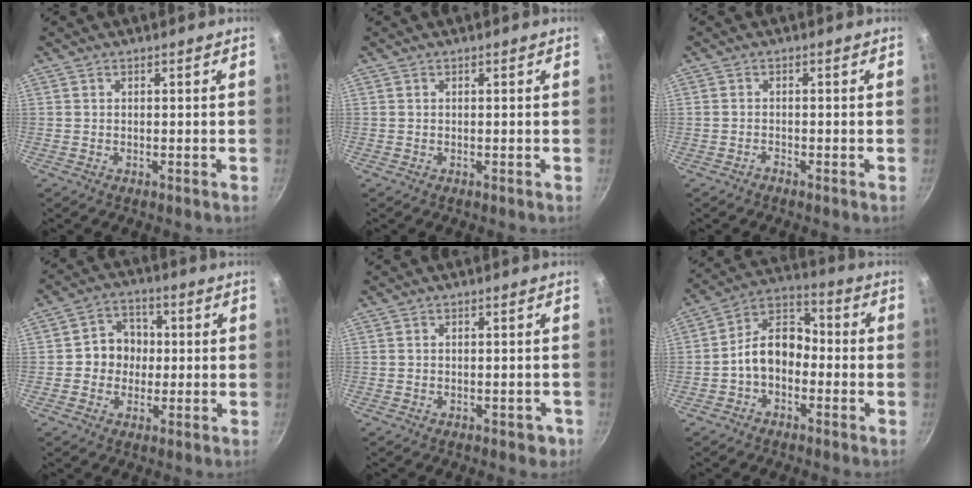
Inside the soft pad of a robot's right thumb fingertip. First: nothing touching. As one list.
[{"total": 0.0}, {"total": 0.8, "force": [-0.8, 0.2, 0.1], "torque": [-0.005, 0.009, -0.018]}, {"total": 7.4, "force": [-0.1, 6.7, 3.2], "torque": [-0.007, 0.013, -0.013]}, {"total": 2.2, "force": [-1.1, 1.4, 1.3], "torque": [-0.003, 0.018, -0.001]}, {"total": 10.3, "force": [-2.3, 7.3, 6.8], "torque": [-0.080, 0.049, -0.059]}]